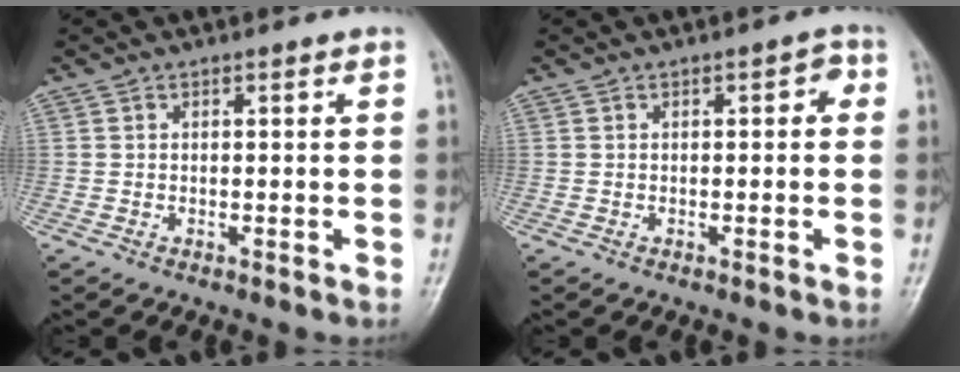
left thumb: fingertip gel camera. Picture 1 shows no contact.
{"total": 2.4, "force": [0.2, 1.3, 2.0], "torque": [-0.010, 0.008, -0.006]}